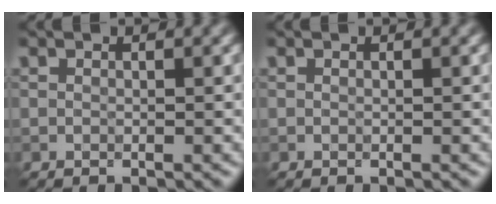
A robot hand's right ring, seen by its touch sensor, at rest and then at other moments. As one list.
[{"total": 0.0}]